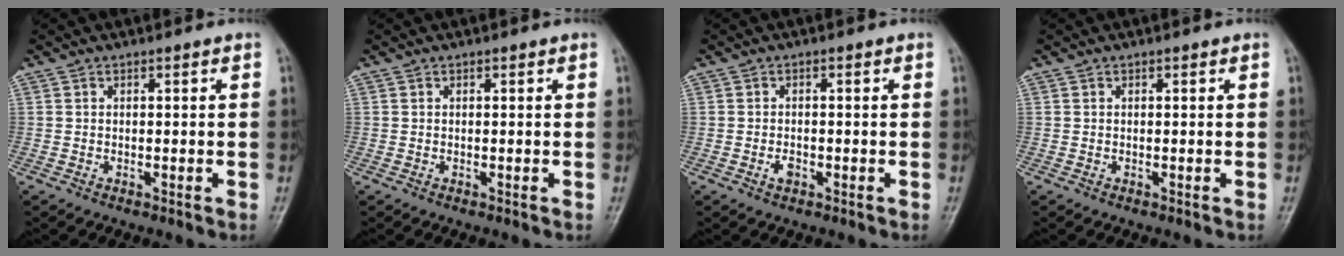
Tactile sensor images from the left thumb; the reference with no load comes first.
{"total": 0.0}
{"total": 1.7, "force": [-0.7, 1.1, 1.1], "torque": [-0.015, 0.002, -0.014]}
{"total": 0.0}